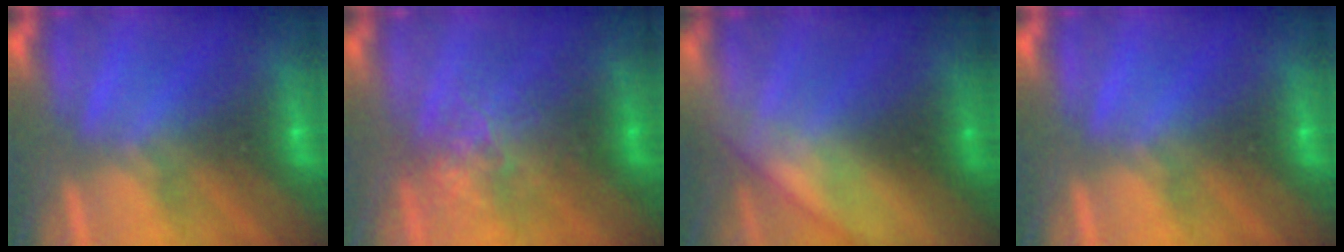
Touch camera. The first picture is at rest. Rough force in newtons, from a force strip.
{"total": 2.4}
{"total": 2.9}
{"total": 0.0}